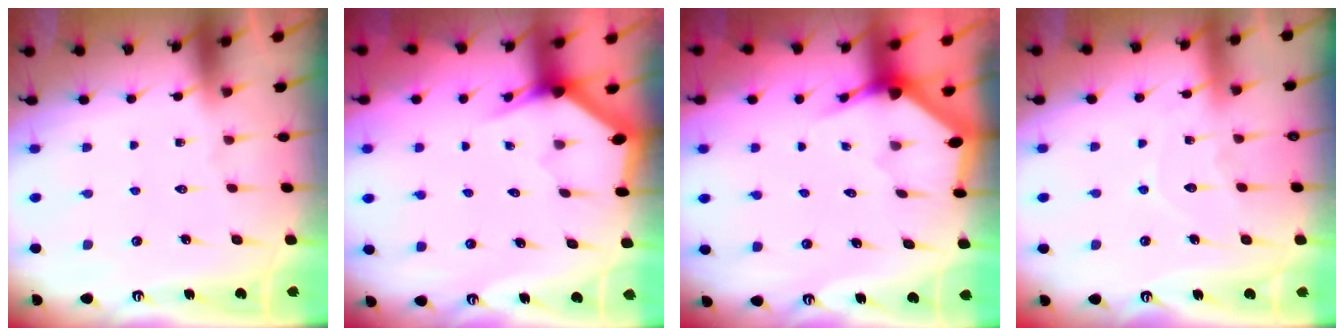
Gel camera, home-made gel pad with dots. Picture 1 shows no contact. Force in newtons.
{"total": 3.2, "press": 3.2, "slide": 0.1}
{"total": 2.9, "press": 2.9, "slide": 0.2}
{"total": 6.7, "press": 6.7, "slide": 0.7}